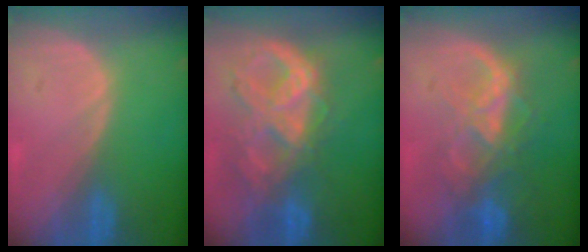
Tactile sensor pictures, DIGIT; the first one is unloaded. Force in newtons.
{"total": 10.5, "press": 8.8, "slide": 5.7}
{"total": 8.9, "press": 7.5, "slide": 4.8}